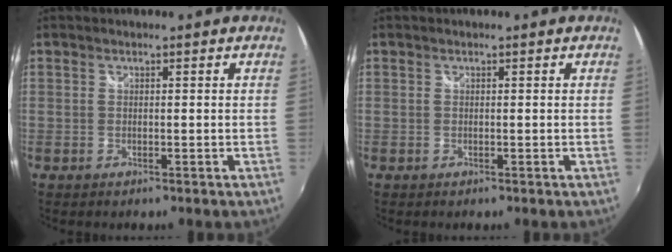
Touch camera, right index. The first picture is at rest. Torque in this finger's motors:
{"motor_torque": [0.30, 0.25, 0.03, 0.00]}